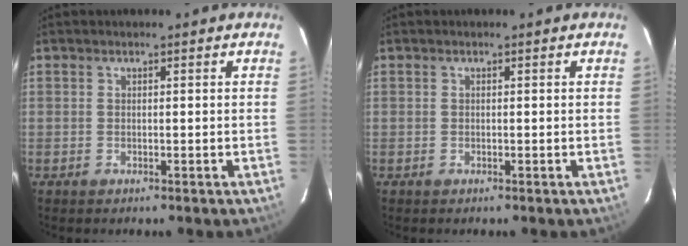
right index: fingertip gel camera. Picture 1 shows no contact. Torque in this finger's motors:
{"motor_torque": [0.24, -0.14, 0.08, 0.03]}